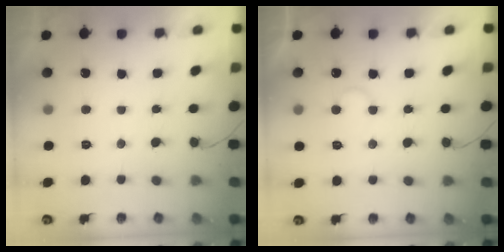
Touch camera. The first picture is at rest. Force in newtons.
{"total": 6.2, "press": 6.2, "slide": 0.5}